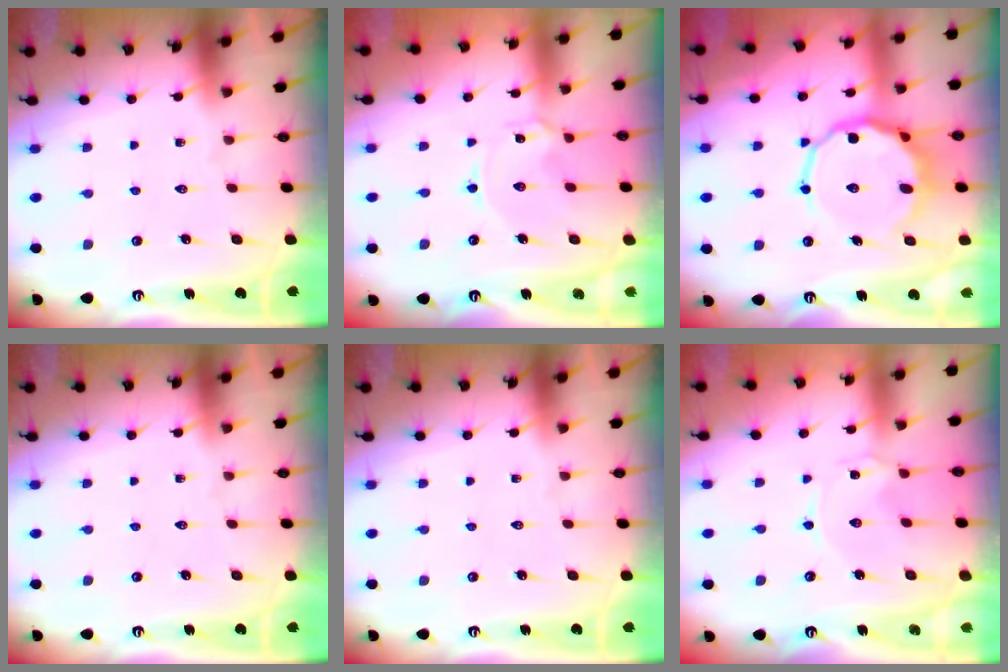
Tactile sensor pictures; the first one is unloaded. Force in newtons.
{"total": 2.4, "press": 2.4, "slide": 0.4}
{"total": 11.5, "press": 11.2, "slide": 2.5}
{"total": 0.0}
{"total": 0.0}
{"total": 0.0}